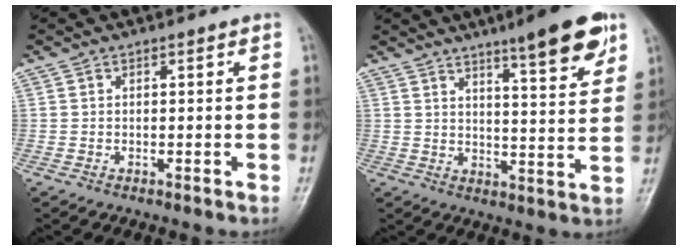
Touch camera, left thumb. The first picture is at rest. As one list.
[{"total": 12.1, "force": [7.6, 2.1, 9.1], "torque": [-0.110, -0.039, 0.108]}]